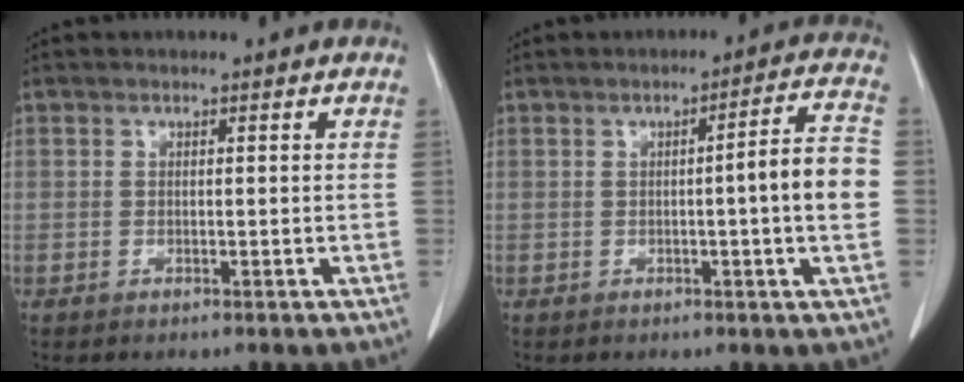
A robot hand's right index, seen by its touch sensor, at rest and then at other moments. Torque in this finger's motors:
{"motor_torque": [0.84, -0.27, 0.34, 0.09]}